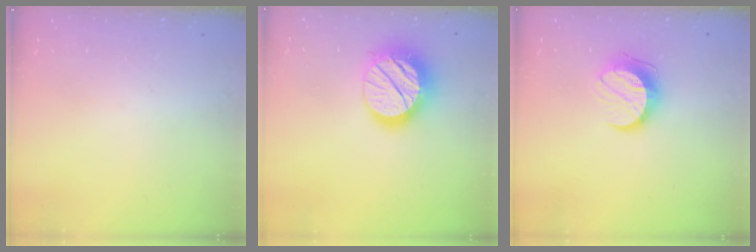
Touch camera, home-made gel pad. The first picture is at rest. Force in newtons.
{"total": 16.8, "press": 16.8, "slide": 1.3}
{"total": 10.4, "press": 10.4, "slide": 0.9}